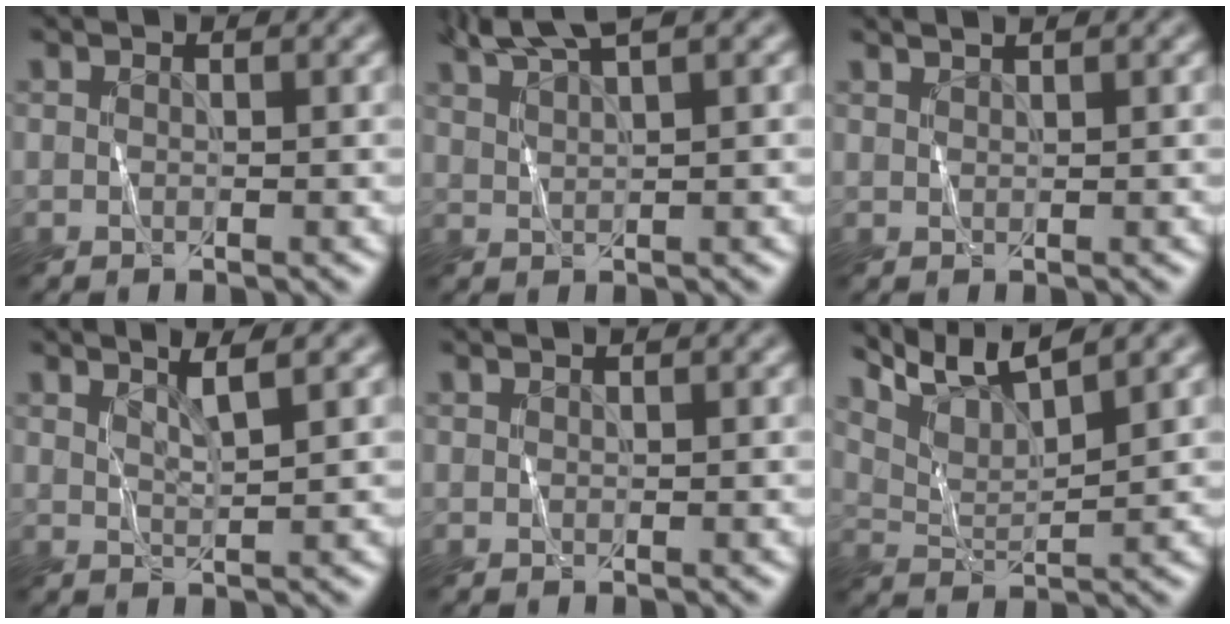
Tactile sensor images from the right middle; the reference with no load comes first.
{"total": 3.9, "force": [3.2, 0.5, 2.1], "torque": [-0.021, 0.011, 0.045]}
{"total": 1.8, "force": [1.5, 0.6, 0.8], "torque": [0.011, 0.004, 0.000]}
{"total": 2.0, "force": [1.4, 0.3, 1.4], "torque": [-0.017, 0.006, 0.024]}
{"total": 0.6, "force": [0.4, 0.3, 0.3], "torque": [0.004, 0.005, 0.003]}
{"total": 5.8, "force": [4.8, 1.0, 3.1], "torque": [-0.065, 0.012, 0.089]}